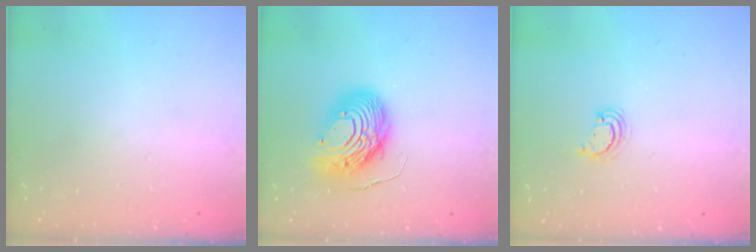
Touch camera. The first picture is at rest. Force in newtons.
{"total": 12.9, "press": 12.8, "slide": 1.3}
{"total": 3.0, "press": 3.0, "slide": 0.2}